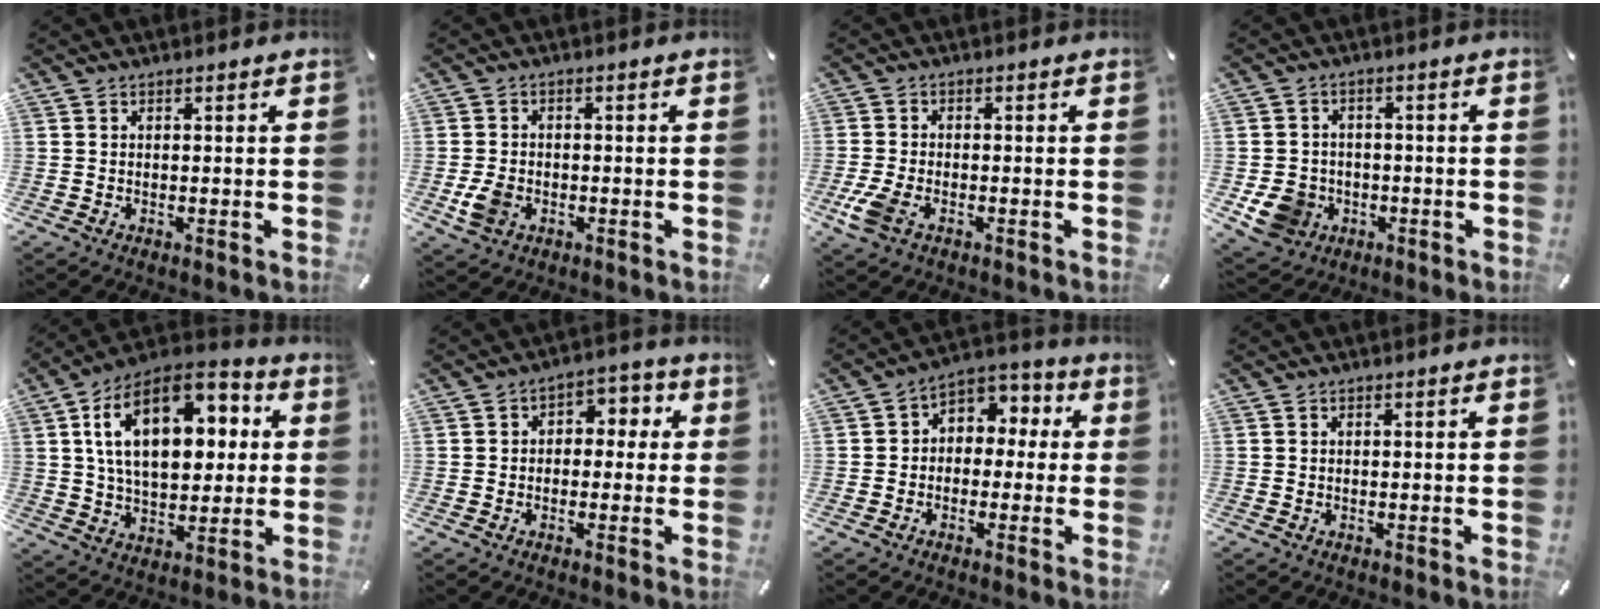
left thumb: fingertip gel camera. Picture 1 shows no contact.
{"total": 4.6, "force": [-1.3, 3.7, 2.5], "torque": [-0.052, -0.002, -0.025]}
{"total": 5.1, "force": [-2.5, 2.6, 3.7], "torque": [-0.095, -0.006, -0.048]}
{"total": 8.1, "force": [-2.3, 7.4, 2.6], "torque": [-0.073, 0.014, -0.040]}
{"total": 20.8, "force": [6.4, 12.6, 15.2], "torque": [-0.274, -0.011, 0.103]}
{"total": 4.7, "force": [-1.0, 4.0, 2.3], "torque": [-0.022, 0.015, -0.028]}
{"total": 5.8, "force": [-0.8, 5.4, 1.9], "torque": [-0.024, 0.012, -0.019]}
{"total": 0.0}